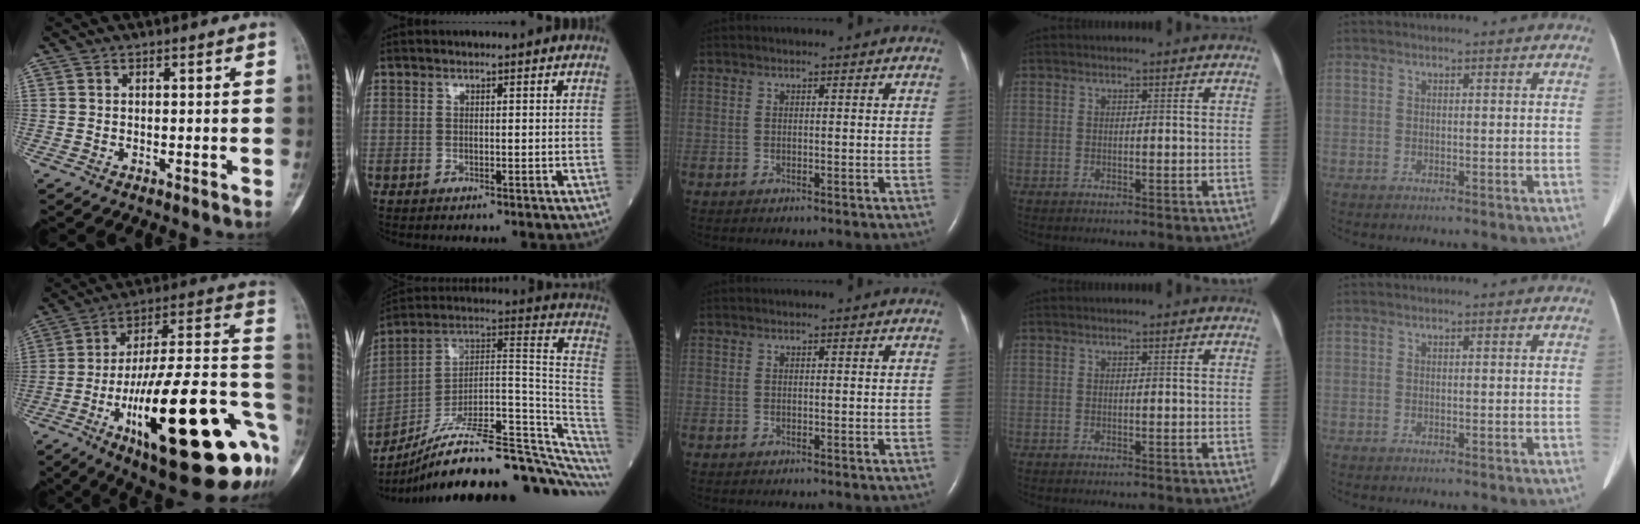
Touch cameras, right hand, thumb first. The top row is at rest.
{"thumb": {"total": 34.5, "force": [-11.8, 9.7, 30.9], "torque": [-0.405, 0.033, -0.172]}, "index": {"total": 25.5, "force": [-18.6, 3.9, 17.1], "torque": [-0.171, 0.054, -0.283]}}